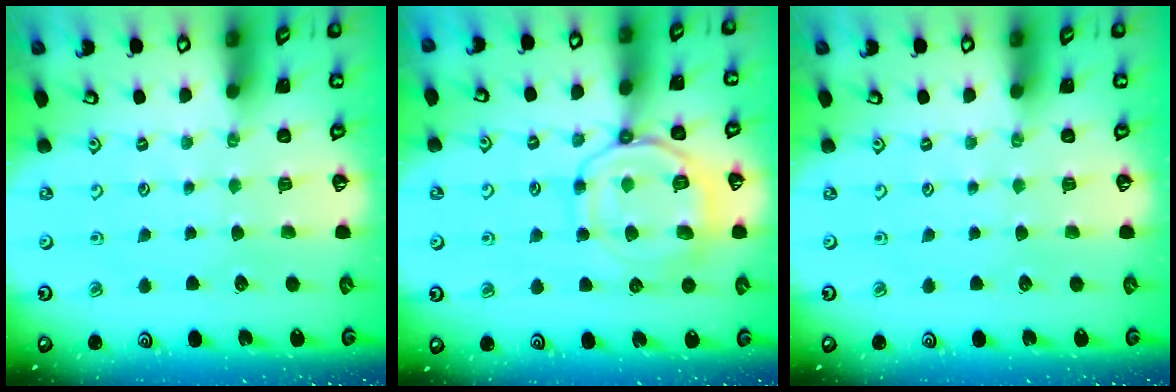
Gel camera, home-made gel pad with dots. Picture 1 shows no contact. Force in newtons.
{"total": 12.3, "press": 12.3, "slide": 1.4}
{"total": 0.0}